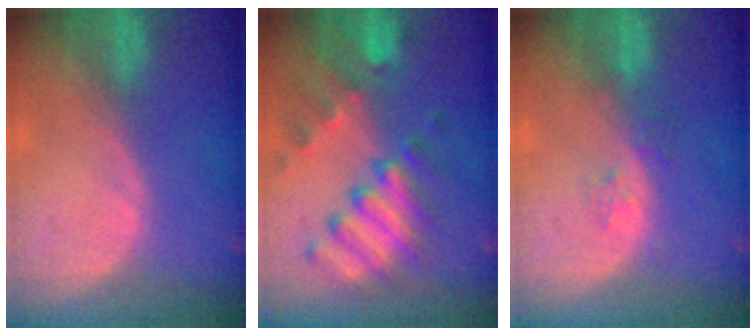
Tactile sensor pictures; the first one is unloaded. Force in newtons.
{"total": 10.1, "press": 8.8, "slide": 4.8}
{"total": 1.9, "press": 1.9, "slide": 0.2}